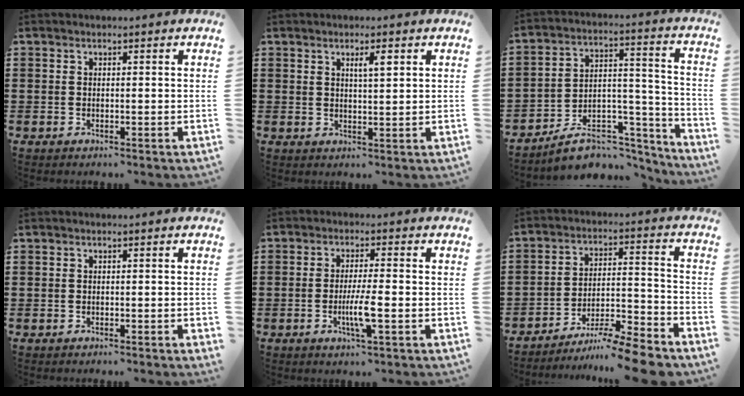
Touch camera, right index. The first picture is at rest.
{"total": 2.6, "force": [1.3, 0.5, 2.2], "torque": [-0.037, 0.001, 0.018]}
{"total": 9.7, "force": [-7.8, 4.6, 3.4], "torque": [-0.048, 0.034, -0.136]}
{"total": 0.7, "force": [-0.5, 0.0, 0.5], "torque": [-0.007, -0.004, -0.009]}
{"total": 5.0, "force": [-1.5, 0.3, 4.8], "torque": [-0.094, -0.013, -0.030]}
{"total": 8.9, "force": [-8.0, 0.5, 3.8], "torque": [-0.049, 0.021, -0.153]}